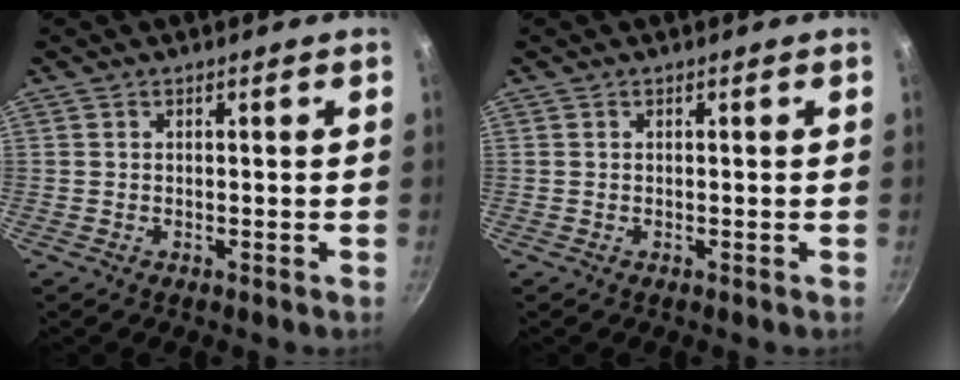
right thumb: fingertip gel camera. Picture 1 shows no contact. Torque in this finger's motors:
{"motor_torque": [-0.06, 0.06, -0.01, -0.01, 0.01]}